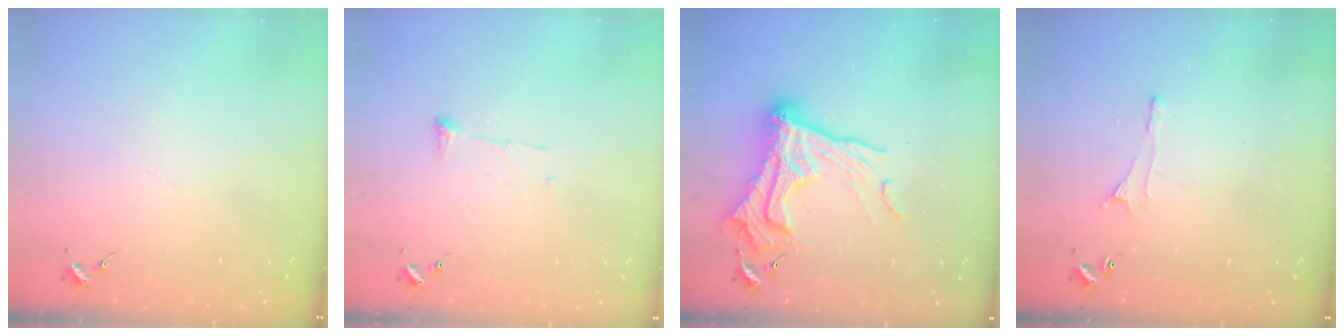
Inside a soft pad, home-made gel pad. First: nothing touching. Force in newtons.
{"total": 5.0, "press": 5.0, "slide": 0.4}
{"total": 20.7, "press": 20.6, "slide": 2.1}
{"total": 4.1, "press": 4.1, "slide": 0.6}